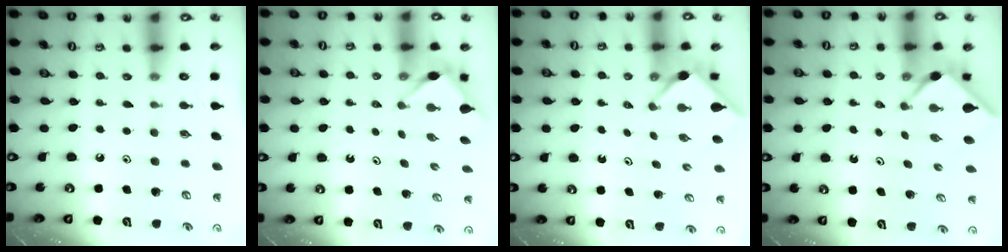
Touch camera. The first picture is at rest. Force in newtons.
{"total": 3.2, "press": 3.2, "slide": 0.4}
{"total": 2.6, "press": 2.6, "slide": 0.3}
{"total": 2.2, "press": 2.2, "slide": 0.3}